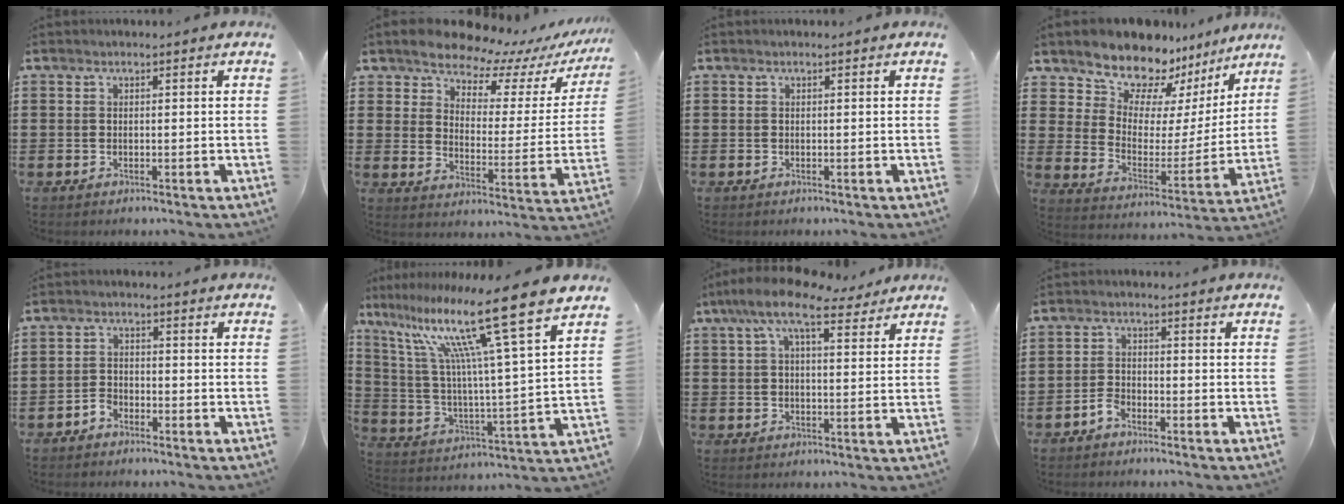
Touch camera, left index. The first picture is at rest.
{"total": 7.5, "force": [7.2, 1.7, 0.8], "torque": [-0.045, -0.064, 0.123]}
{"total": 0.0}
{"total": 9.4, "force": [8.5, 3.8, 0.7], "torque": [-0.056, -0.074, 0.152]}
{"total": 2.1, "force": [-1.9, 1.0, 0.3], "torque": [-0.014, 0.004, -0.039]}
{"total": 16.2, "force": [11.8, 0.6, 11.1], "torque": [-0.228, -0.081, 0.185]}
{"total": 9.9, "force": [6.6, 3.2, 6.6], "torque": [-0.136, -0.003, 0.119]}
{"total": 2.2, "force": [-1.8, 0.9, 0.8], "torque": [-0.020, 0.006, -0.038]}